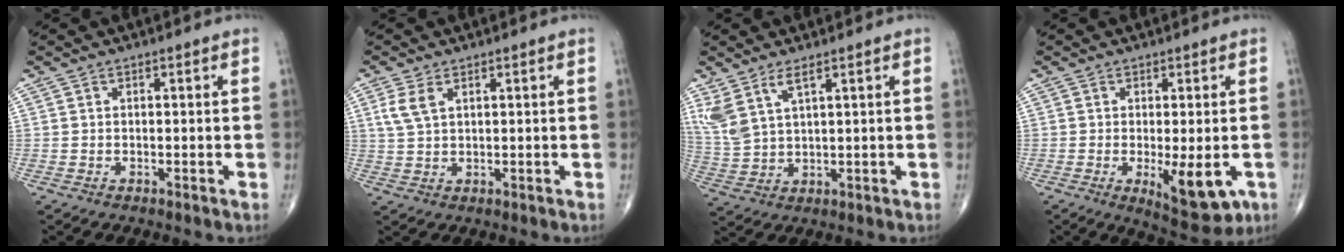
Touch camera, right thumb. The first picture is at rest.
{"total": 4.0, "force": [1.8, 2.1, 2.9], "torque": [-0.069, 0.005, 0.042]}
{"total": 6.9, "force": [4.2, 2.3, 5.0], "torque": [-0.120, -0.015, 0.096]}
{"total": 9.1, "force": [-2.5, 3.2, 8.1], "torque": [-0.105, -0.020, -0.029]}